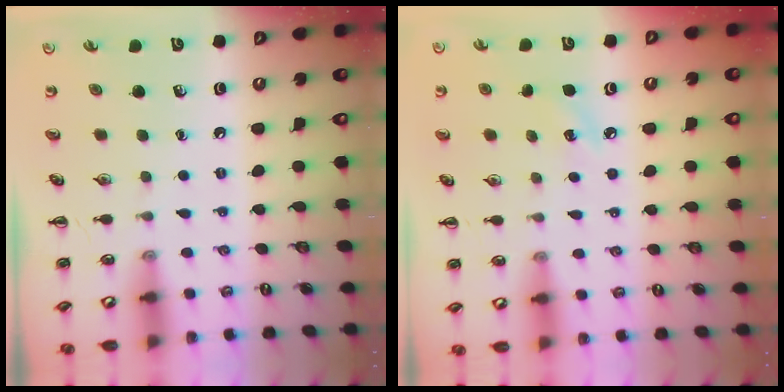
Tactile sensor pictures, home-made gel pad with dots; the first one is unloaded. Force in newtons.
{"total": 4.6, "press": 4.4, "slide": 1.3}